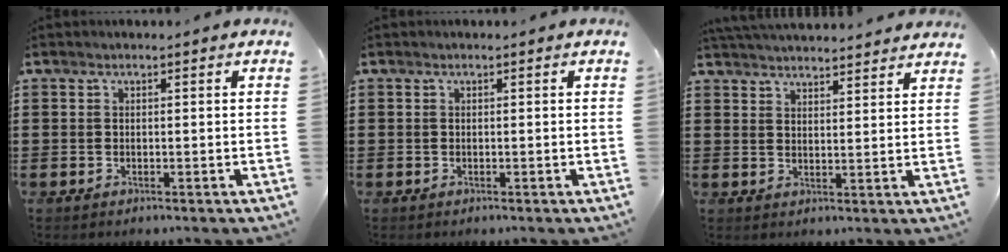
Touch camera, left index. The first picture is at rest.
{"total": 0.0}
{"total": 3.7, "force": [3.7, -0.1, 0.3], "torque": [-0.016, -0.016, 0.067]}